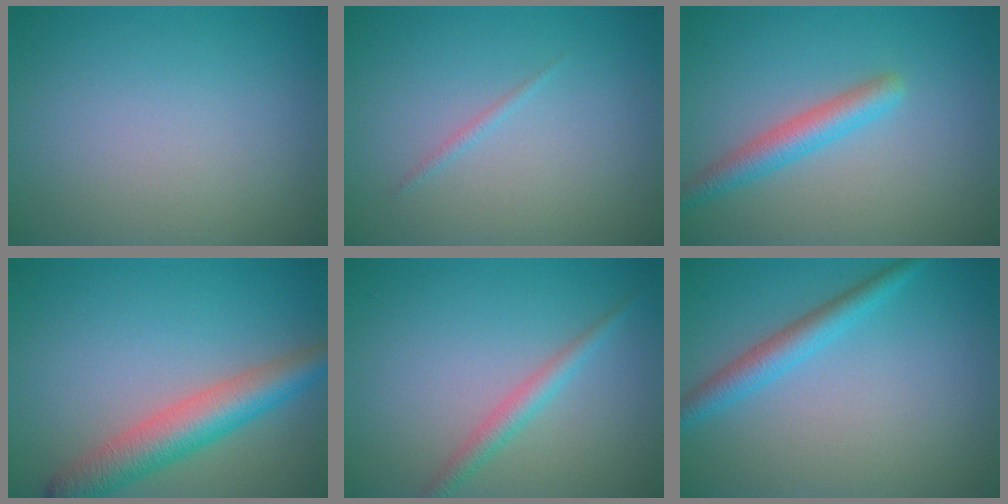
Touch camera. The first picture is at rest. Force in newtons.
{"total": 0.6, "press": 0.6, "slide": 0.1}
{"total": 2.9, "press": 2.9, "slide": 0.1}
{"total": 5.6, "press": 5.6, "slide": 0.1}
{"total": 2.0, "press": 2.0, "slide": 0.0}
{"total": 2.9, "press": 2.9, "slide": 0.1}